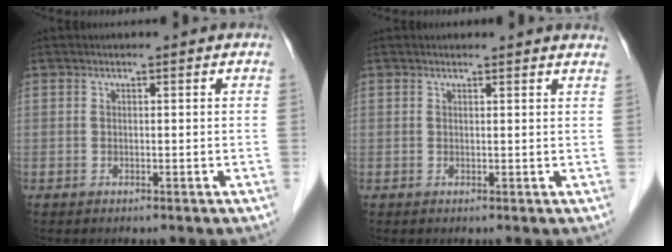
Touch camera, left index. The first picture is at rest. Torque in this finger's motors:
{"motor_torque": [0.36, -0.62, -0.14, -0.02]}